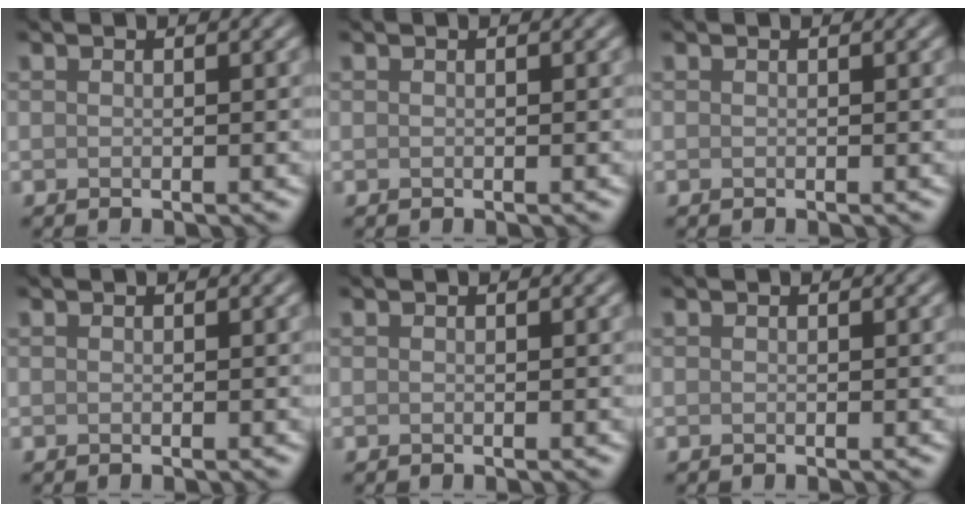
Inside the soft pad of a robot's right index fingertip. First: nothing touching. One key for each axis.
{"total": 0.0}
{"total": 0.0}
{"total": 0.0}
{"total": 0.0}
{"total": 0.0}